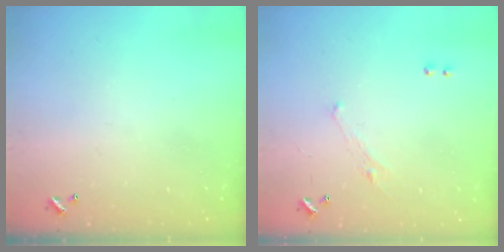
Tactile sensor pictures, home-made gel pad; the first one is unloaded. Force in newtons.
{"total": 0.9, "press": 0.6, "slide": 0.7}